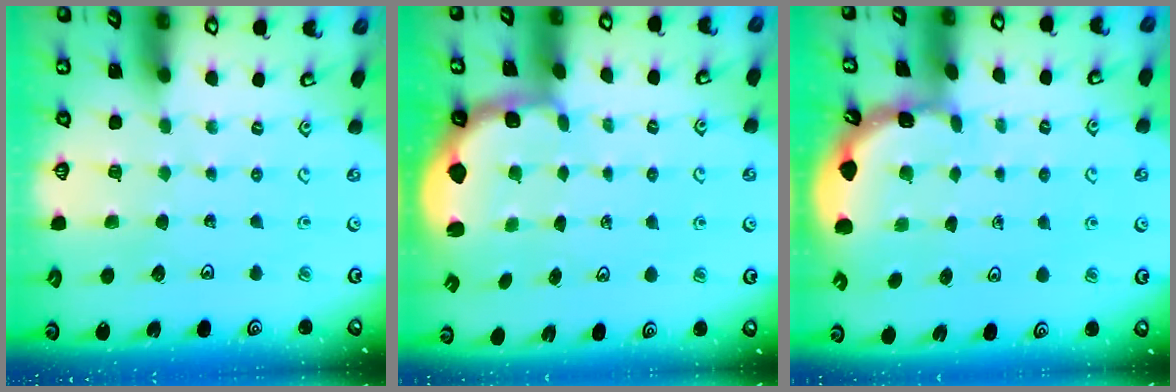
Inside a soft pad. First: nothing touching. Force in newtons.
{"total": 2.5, "press": 1.1, "slide": 2.2}
{"total": 1.9, "press": 1.9, "slide": 0.1}